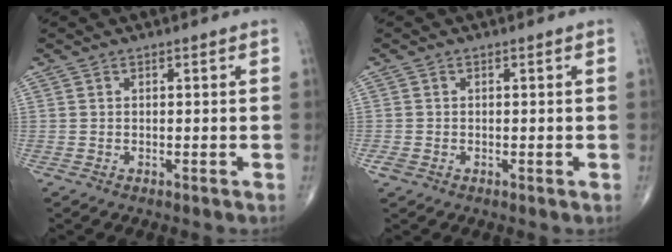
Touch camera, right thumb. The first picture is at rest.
{"total": 1.5, "force": [-0.5, 1.1, 0.9], "torque": [-0.020, -0.002, -0.010]}